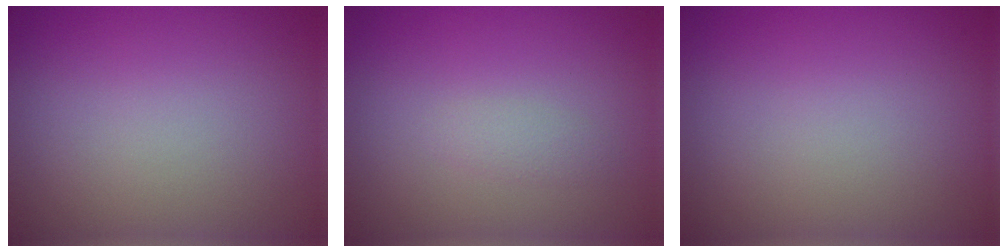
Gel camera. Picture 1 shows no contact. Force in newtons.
{"total": 0.9, "press": 0.9, "slide": 0.0}
{"total": 0.0}